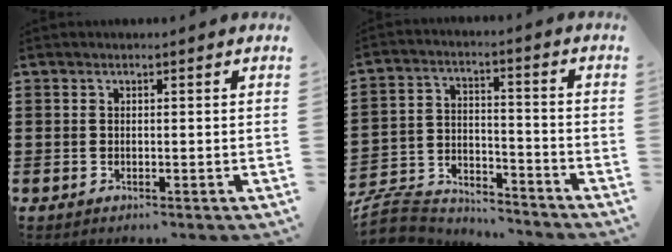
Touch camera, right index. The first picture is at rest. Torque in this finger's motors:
{"motor_torque": [-2.03, -0.11, -1.05, -0.21]}